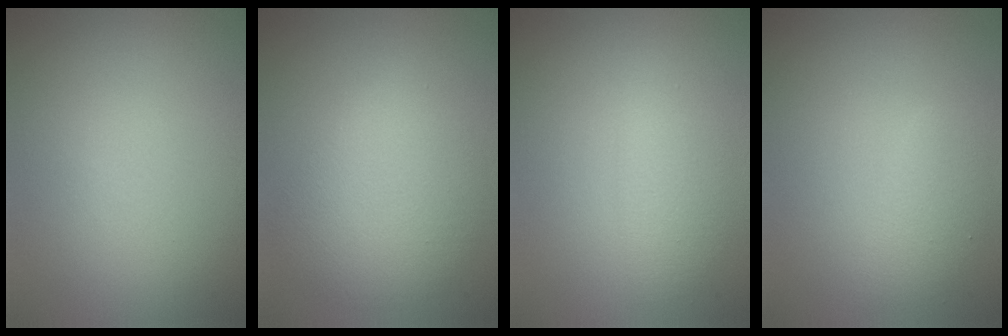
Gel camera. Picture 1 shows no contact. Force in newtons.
{"total": 5.0, "press": 5.0, "slide": 0.1}
{"total": 2.4, "press": 2.4, "slide": 0.1}
{"total": 2.0, "press": 2.0, "slide": 0.1}